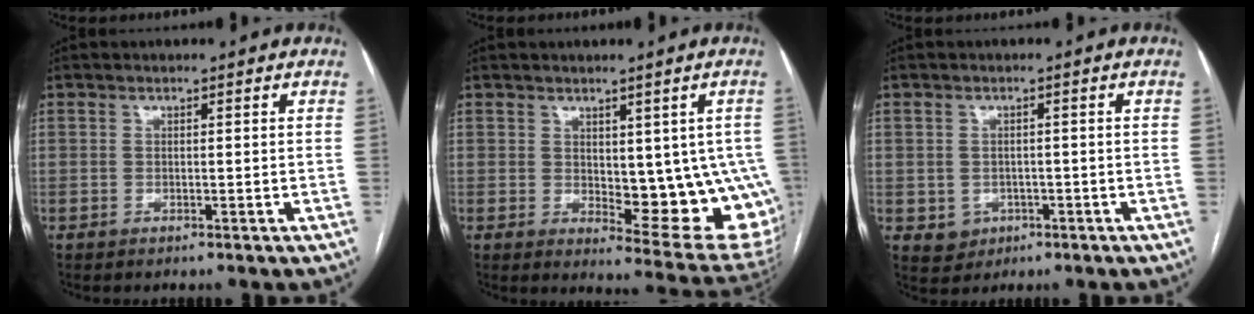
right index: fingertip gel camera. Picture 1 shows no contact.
{"total": 13.9, "force": [-0.7, 5.6, 12.7], "torque": [-0.115, -0.007, 0.007]}
{"total": 3.8, "force": [-1.1, 3.5, 0.8], "torque": [-0.005, 0.006, -0.007]}